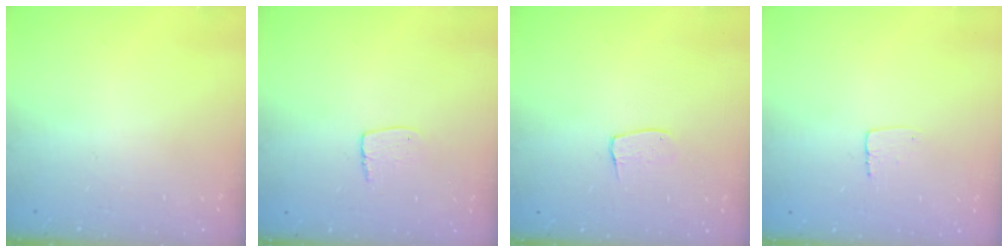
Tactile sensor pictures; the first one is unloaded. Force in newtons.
{"total": 5.6, "press": 5.6, "slide": 0.4}
{"total": 5.6, "press": 5.6, "slide": 0.3}
{"total": 4.0, "press": 4.0, "slide": 0.3}